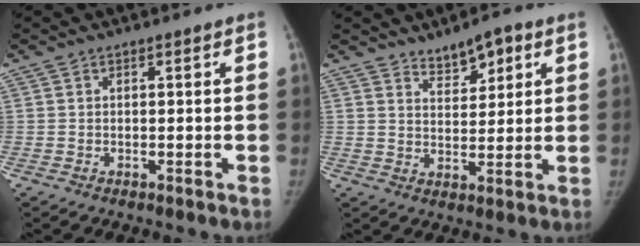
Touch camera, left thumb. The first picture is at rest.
{"total": 6.4, "force": [4.2, 3.0, 3.8], "torque": [-0.036, -0.026, 0.067]}